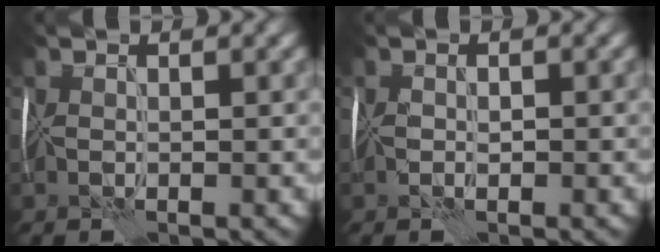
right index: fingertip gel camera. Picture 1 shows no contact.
{"total": 1.2, "force": [-0.4, 0.7, 0.9], "torque": [-0.017, 0.003, -0.010]}